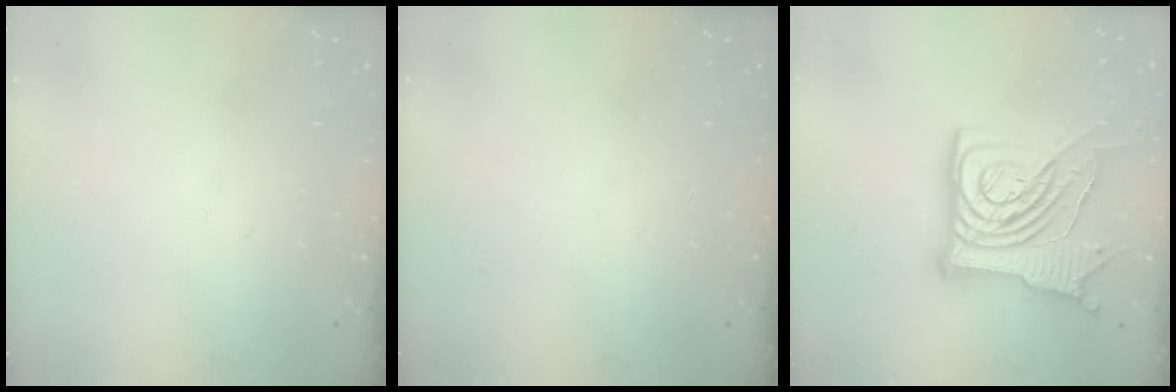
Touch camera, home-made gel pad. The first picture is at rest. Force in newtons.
{"total": 0.0}
{"total": 17.0, "press": 16.9, "slide": 1.7}